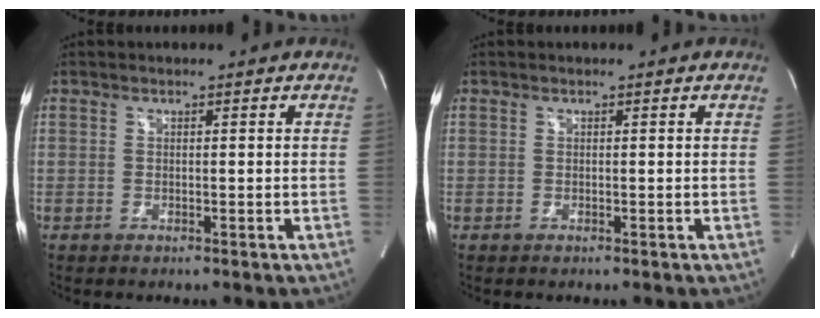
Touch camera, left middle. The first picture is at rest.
{"total": 0.0}